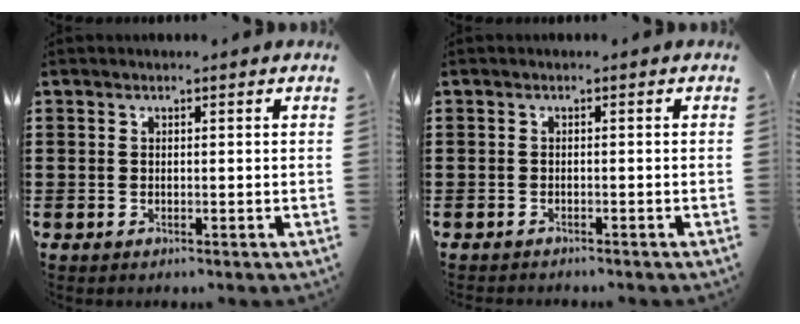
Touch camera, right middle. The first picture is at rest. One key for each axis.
{"total": 0.6, "fx": -0.6, "fy": -0.2, "fz": -0.1, "tx": 0.000, "ty": 0.000, "tz": -0.012}